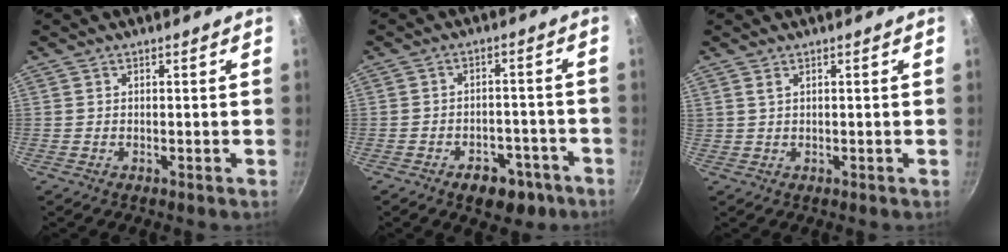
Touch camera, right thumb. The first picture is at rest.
{"total": 8.2, "force": [-4.8, 5.0, 4.4], "torque": [-0.027, 0.039, -0.053]}
{"total": 1.0, "force": [0.6, 0.4, 0.7], "torque": [-0.012, 0.002, 0.014]}